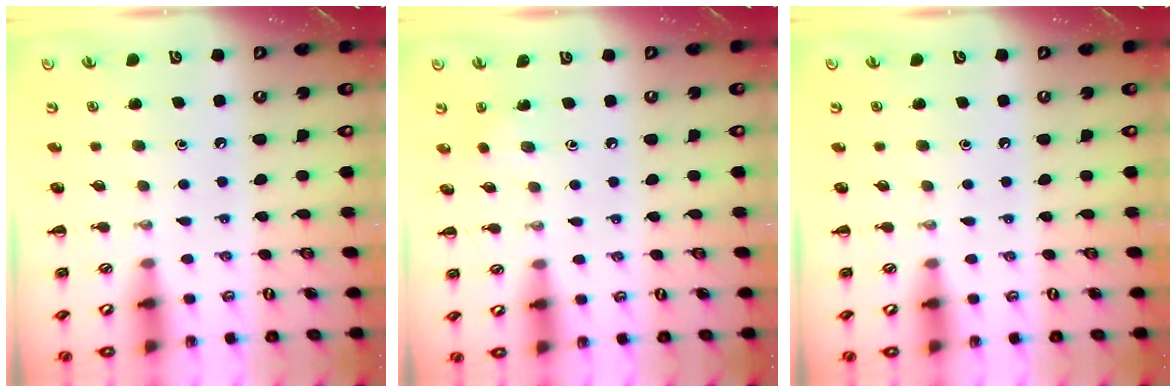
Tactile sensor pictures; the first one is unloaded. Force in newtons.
{"total": 3.3, "press": 3.2, "slide": 1.0}
{"total": 0.0}